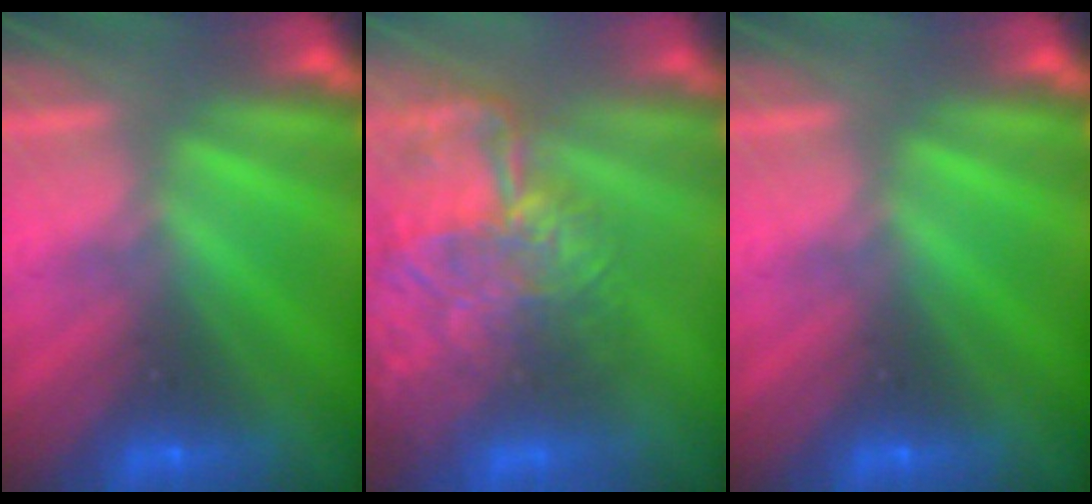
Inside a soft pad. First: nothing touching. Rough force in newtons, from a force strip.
{"total": 7.9}
{"total": 0.0}